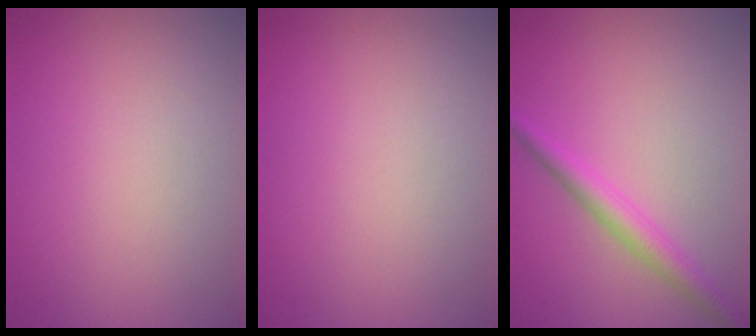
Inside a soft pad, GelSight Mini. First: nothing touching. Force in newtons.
{"total": 0.0}
{"total": 2.7, "press": 2.7, "slide": 0.0}